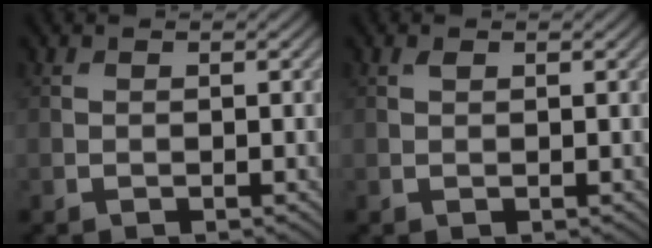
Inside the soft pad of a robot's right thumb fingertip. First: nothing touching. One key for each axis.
{"total": 0.6, "fx": 0.4, "fy": 0.2, "fz": 0.4, "tx": -0.008, "ty": 0.002, "tz": 0.008}